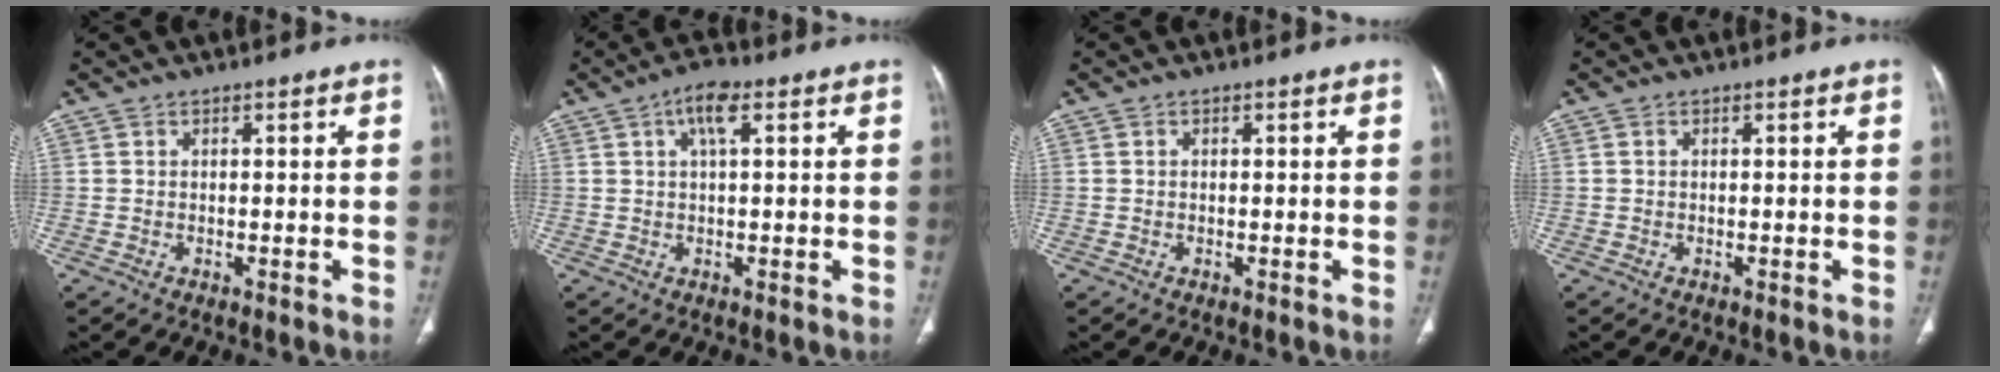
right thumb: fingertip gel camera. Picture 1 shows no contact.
{"total": 4.7, "force": [1.7, 1.7, 4.0], "torque": [-0.070, 0.003, 0.025]}
{"total": 0.0}
{"total": 0.0}